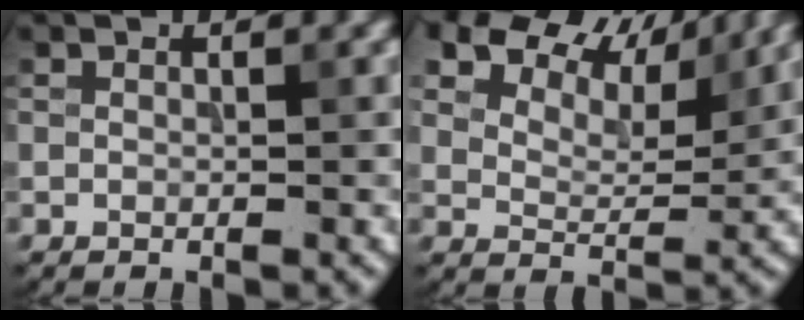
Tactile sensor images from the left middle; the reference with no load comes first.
{"total": 12.4, "force": [9.3, 5.9, 5.6], "torque": [-0.112, 0.010, 0.166]}